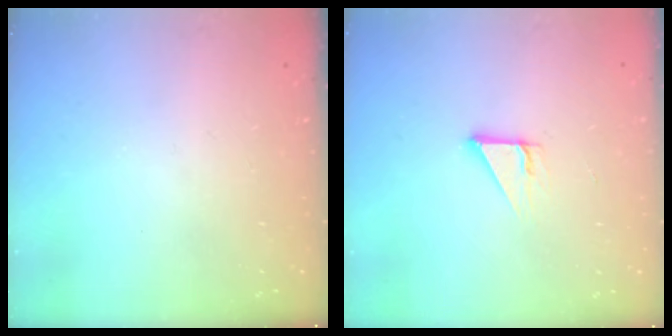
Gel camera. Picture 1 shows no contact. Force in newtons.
{"total": 3.3, "press": 3.3, "slide": 0.2}